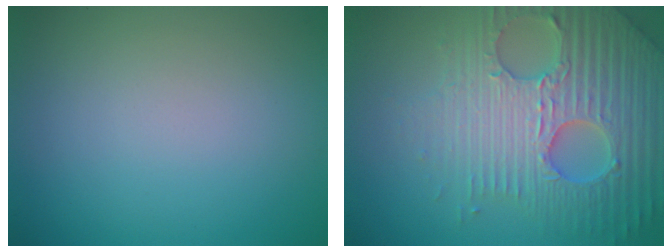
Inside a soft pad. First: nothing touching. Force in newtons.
{"total": 7.3, "press": 7.1, "slide": 1.7}